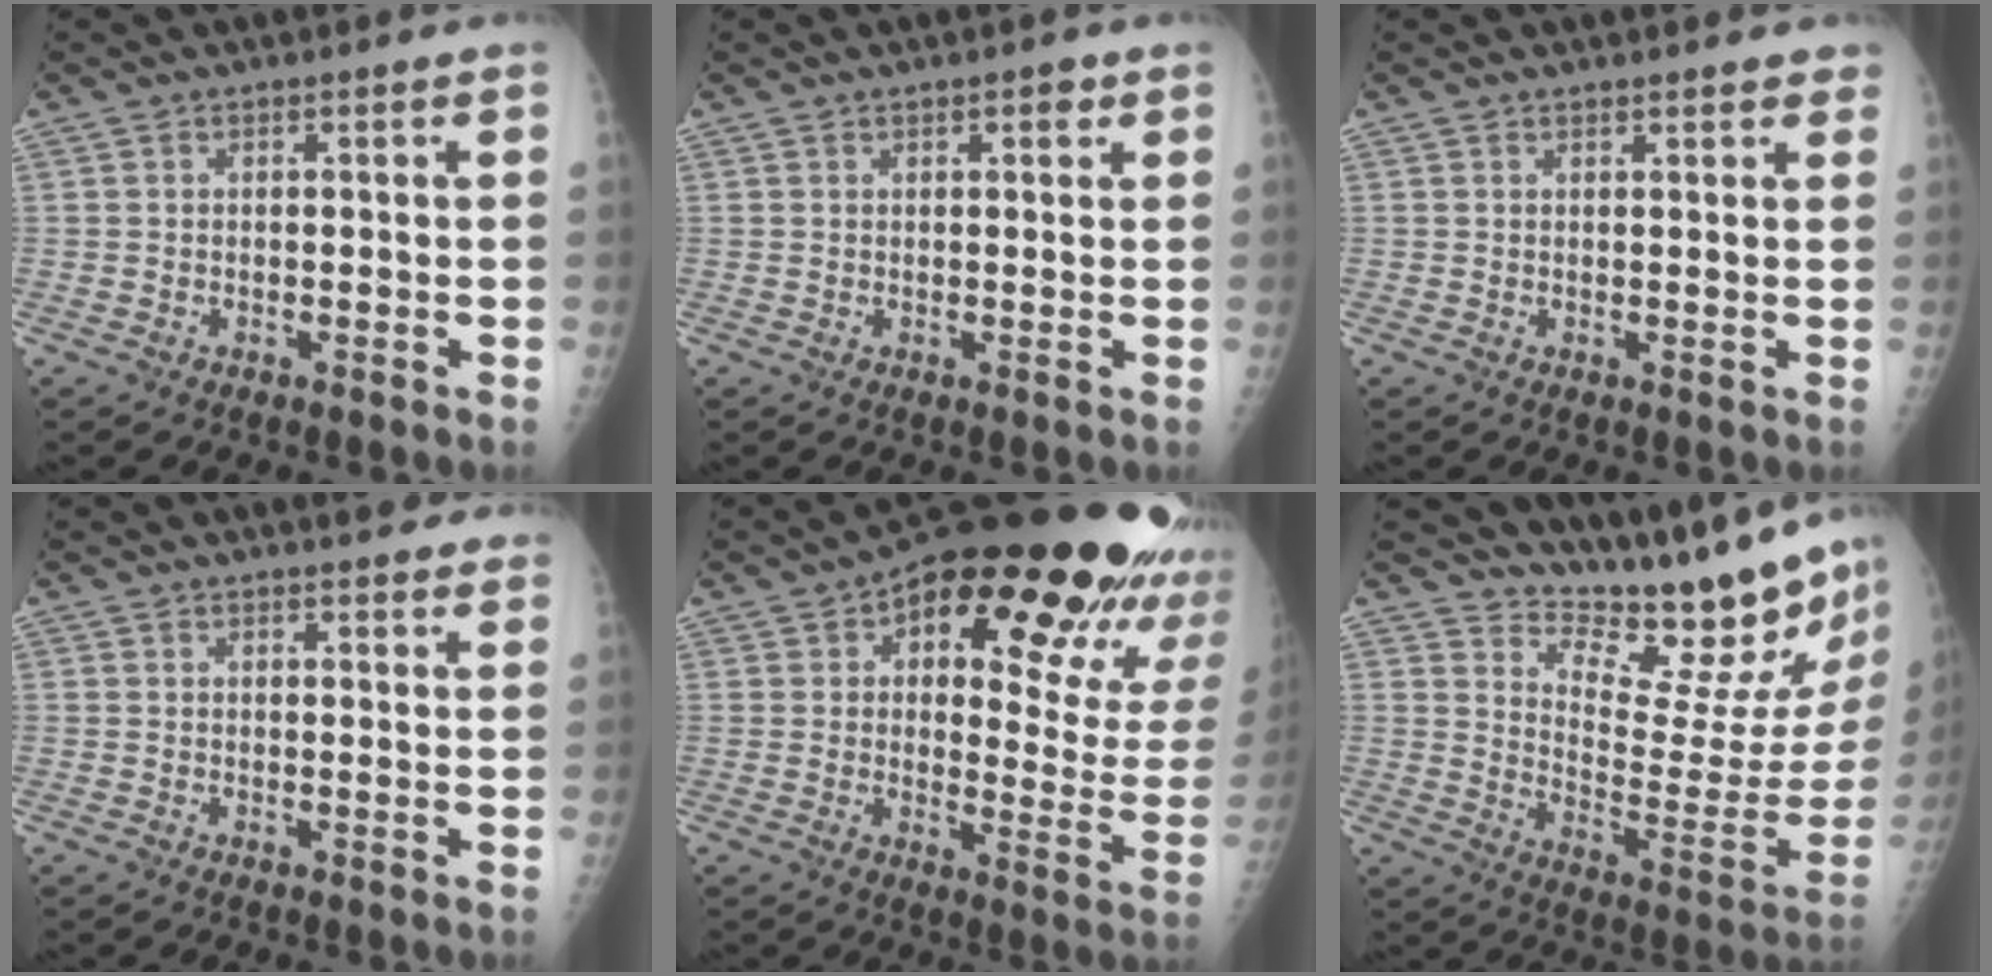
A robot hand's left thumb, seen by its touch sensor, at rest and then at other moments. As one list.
[{"total": 1.9, "force": [1.1, 0.8, 1.3], "torque": [-0.011, -0.003, 0.013]}, {"total": 2.6, "force": [2.2, 0.9, 1.0], "torque": [0.009, -0.001, 0.021]}, {"total": 5.5, "force": [4.7, 1.6, 2.4], "torque": [-0.008, -0.014, 0.052]}, {"total": 27.8, "force": [15.2, 10.8, 20.6], "torque": [-0.230, -0.035, 0.198]}, {"total": 20.6, "force": [18.8, 3.2, 7.9], "torque": [-0.081, -0.179, 0.255]}]